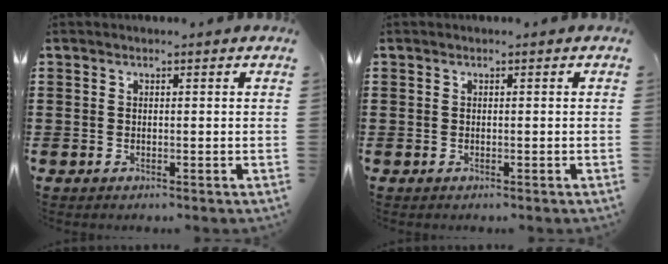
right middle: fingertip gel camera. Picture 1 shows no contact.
{"total": 0.0}